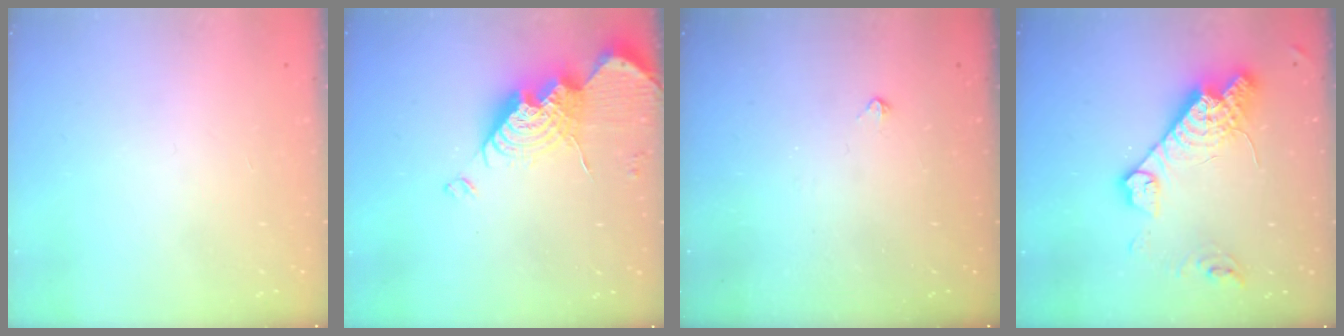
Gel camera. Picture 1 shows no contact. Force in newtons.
{"total": 15.4, "press": 15.4, "slide": 1.1}
{"total": 2.5, "press": 2.4, "slide": 0.4}
{"total": 17.6, "press": 17.6, "slide": 1.3}